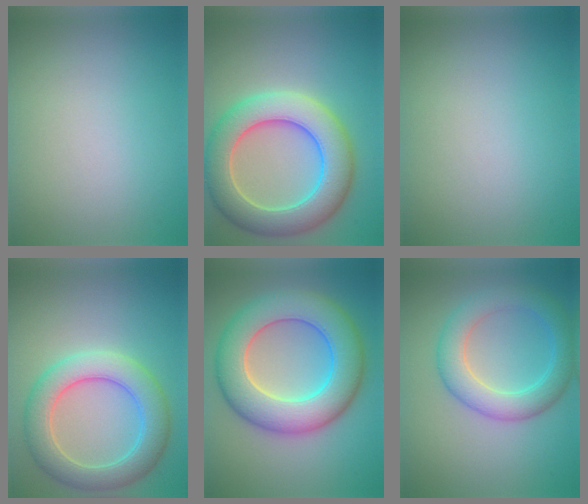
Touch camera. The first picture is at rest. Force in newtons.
{"total": 9.2, "press": 9.2, "slide": 0.6}
{"total": 0.0}
{"total": 6.4, "press": 6.4, "slide": 0.4}
{"total": 9.8, "press": 9.8, "slide": 0.3}
{"total": 5.1, "press": 5.1, "slide": 0.1}